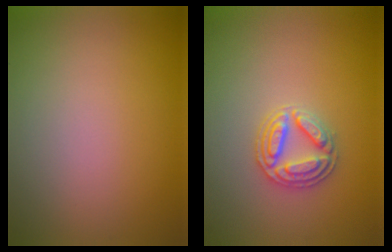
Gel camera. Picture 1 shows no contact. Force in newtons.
{"total": 2.9, "press": 2.9, "slide": 0.2}